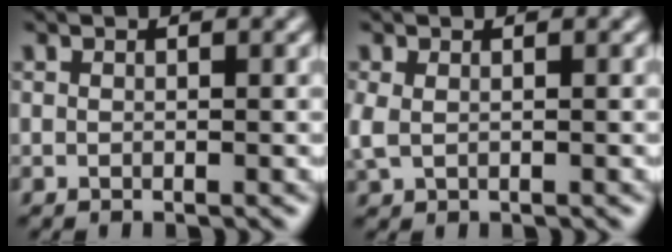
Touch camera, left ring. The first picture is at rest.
{"total": 1.5, "force": [-0.4, 1.1, 0.9], "torque": [-0.037, 0.002, 0.004]}